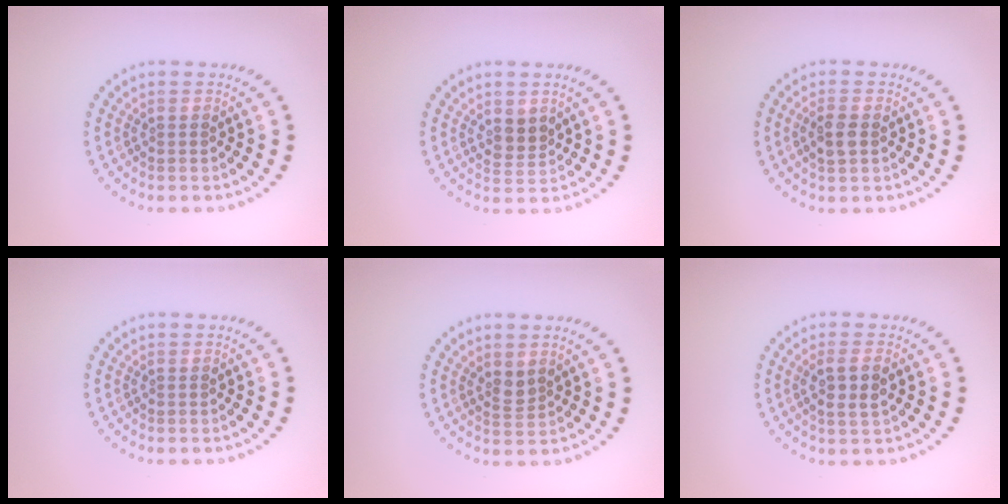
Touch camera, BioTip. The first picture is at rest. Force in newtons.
{"total": 1.9, "press": 1.5, "slide": 1.1}
{"total": 1.9, "press": 1.9, "slide": 0.3}
{"total": 0.0}
{"total": 1.3, "press": 1.1, "slide": 0.7}
{"total": 2.6, "press": 2.5, "slide": 0.8}